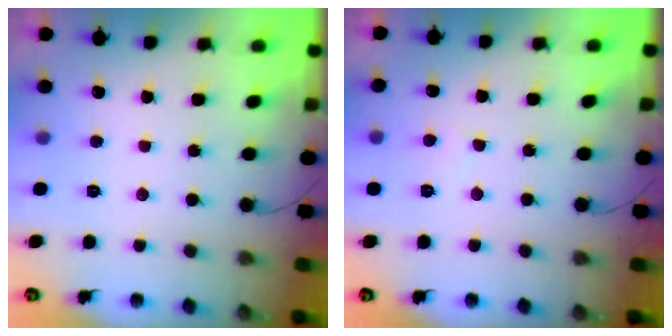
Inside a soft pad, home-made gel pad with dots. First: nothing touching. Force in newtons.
{"total": 2.9, "press": 2.9, "slide": 0.3}